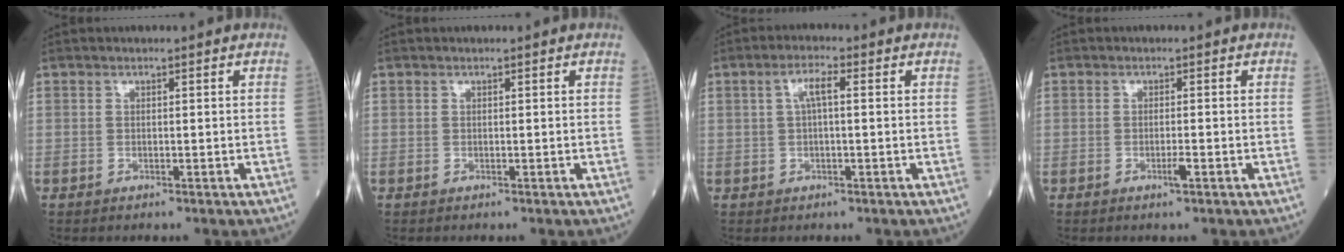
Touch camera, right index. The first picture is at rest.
{"total": 0.0}
{"total": 3.3, "force": [0.7, 0.6, 3.1], "torque": [-0.064, 0.013, 0.013]}
{"total": 1.5, "force": [-0.7, -0.1, 1.4], "torque": [-0.029, -0.004, -0.012]}